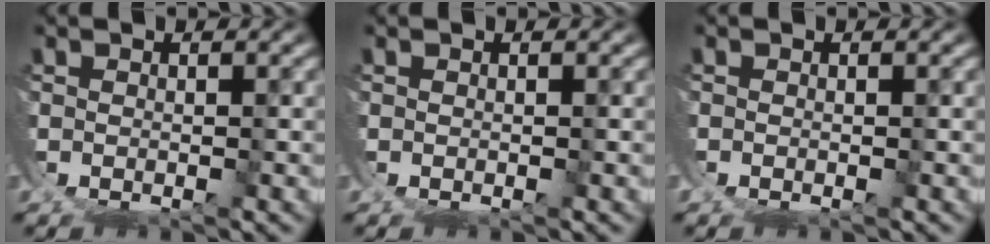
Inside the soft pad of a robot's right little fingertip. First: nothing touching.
{"total": 0.0}
{"total": 0.5, "force": [-0.4, 0.3, 0.0], "torque": [-0.007, -0.007, -0.005]}